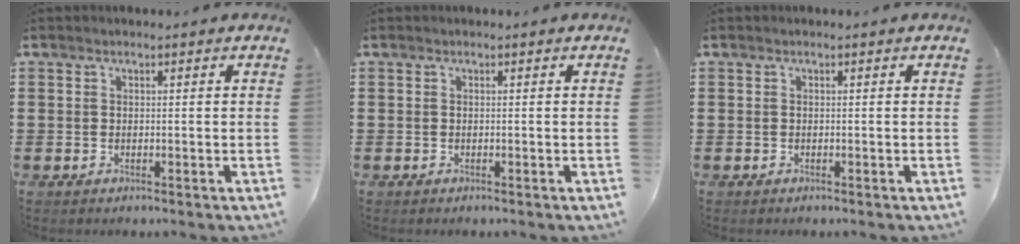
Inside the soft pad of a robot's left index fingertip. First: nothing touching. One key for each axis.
{"total": 0.0}
{"total": 0.0}